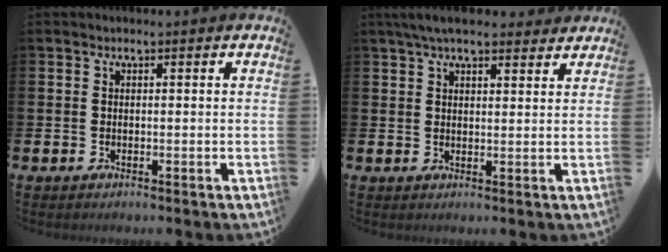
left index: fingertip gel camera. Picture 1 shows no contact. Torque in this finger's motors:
{"motor_torque": [1.02, -1.12, 0.69, 0.21]}